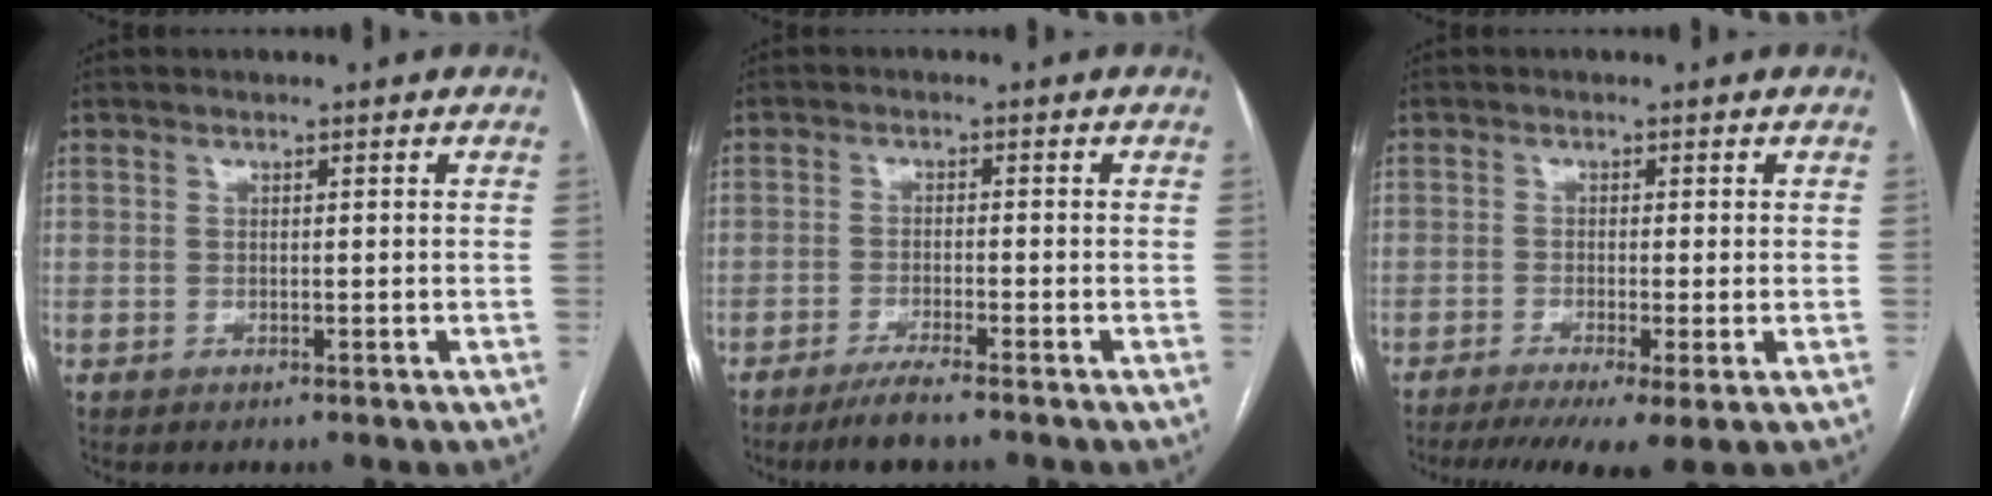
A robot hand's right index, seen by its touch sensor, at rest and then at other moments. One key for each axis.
{"total": 4.1, "fx": -3.3, "fy": -0.2, "fz": 2.4, "tx": -0.047, "ty": -0.009, "tz": -0.063}
{"total": 7.8, "fx": -5.0, "fy": 0.7, "fz": 6.0, "tx": -0.092, "ty": -0.014, "tz": -0.083}